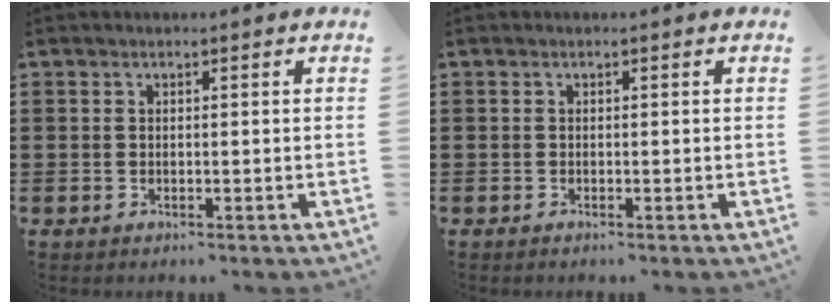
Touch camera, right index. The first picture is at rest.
{"total": 0.0}